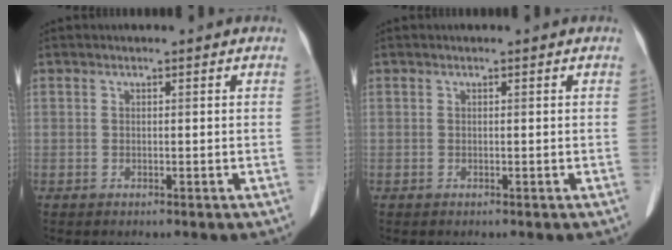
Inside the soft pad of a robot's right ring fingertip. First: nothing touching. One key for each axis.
{"total": 0.0}